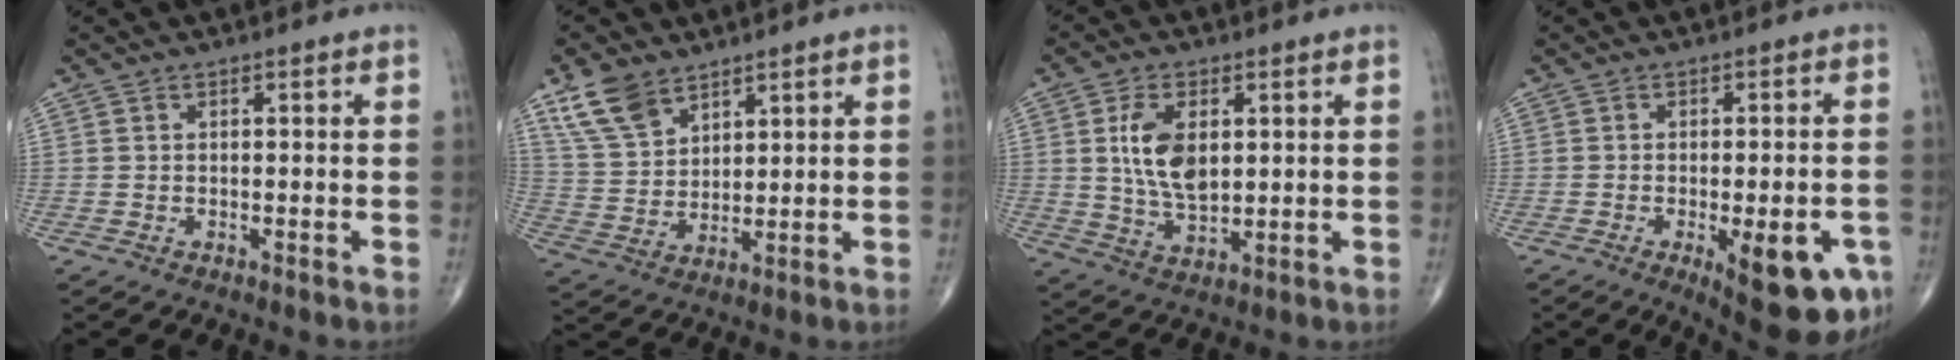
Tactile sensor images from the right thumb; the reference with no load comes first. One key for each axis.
{"total": 9.4, "fx": 6.4, "fy": 5.3, "fz": 4.5, "tx": -0.076, "ty": -0.022, "tz": 0.135}
{"total": 8.3, "fx": 1.7, "fy": 4.7, "fz": 6.6, "tx": -0.113, "ty": -0.010, "tz": 0.037}
{"total": 13.5, "fx": -5.3, "fy": 4.6, "fz": 11.6, "tx": -0.110, "ty": 0.005, "tz": -0.056}